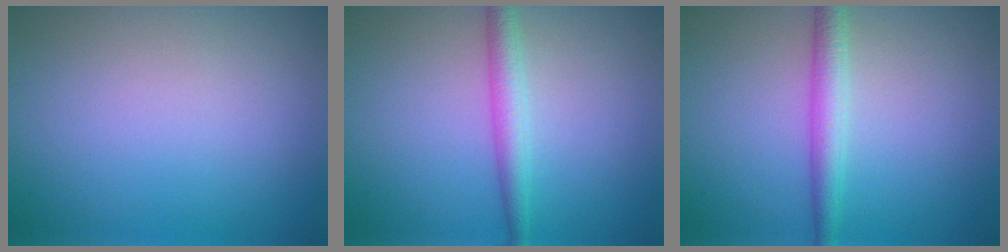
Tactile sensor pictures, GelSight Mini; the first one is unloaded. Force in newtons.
{"total": 2.5, "press": 2.5, "slide": 0.0}
{"total": 2.9, "press": 2.9, "slide": 0.1}